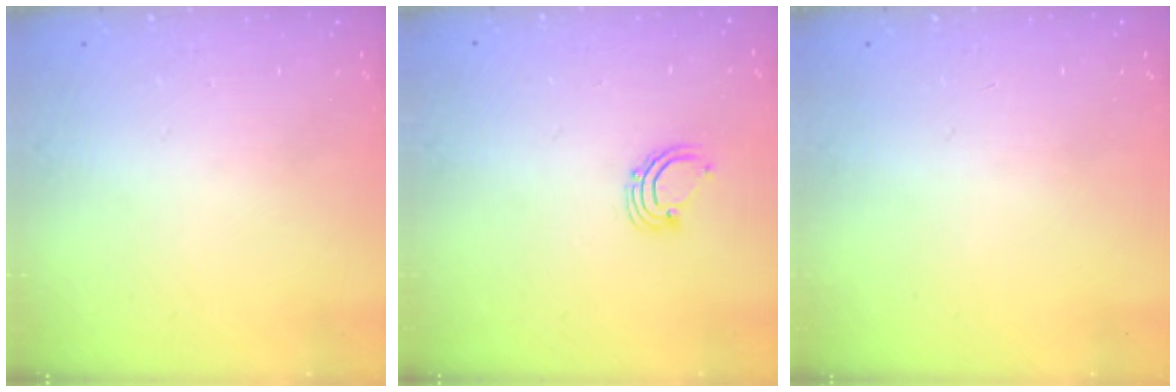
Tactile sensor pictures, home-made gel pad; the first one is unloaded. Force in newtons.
{"total": 2.9, "press": 2.9, "slide": 0.2}
{"total": 0.0}